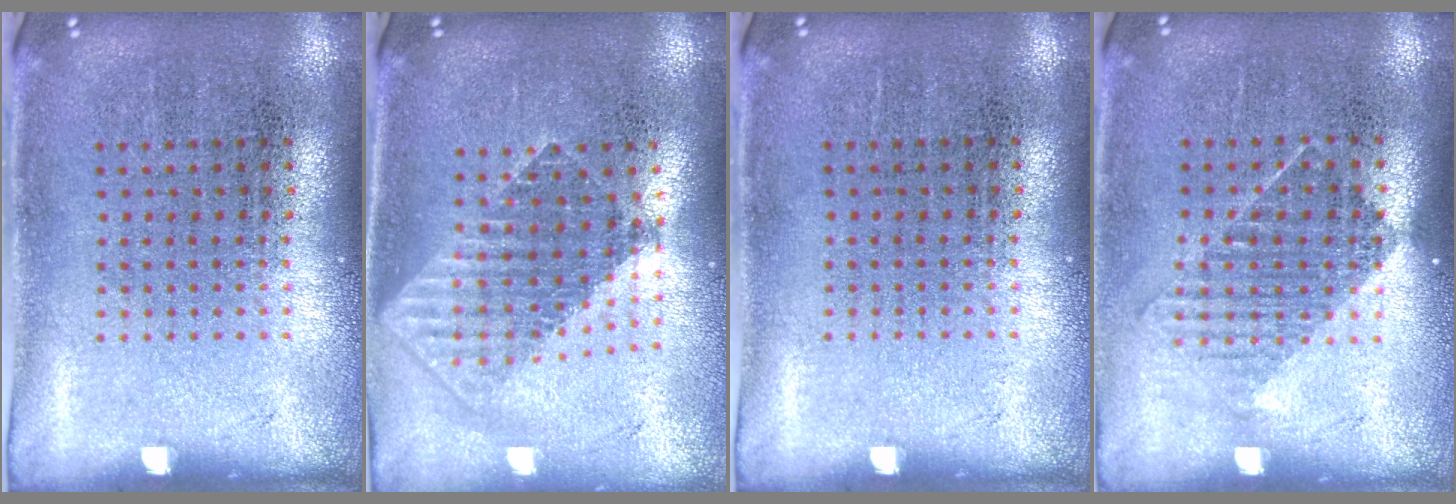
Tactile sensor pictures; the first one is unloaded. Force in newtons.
{"total": 1.8, "press": 1.5, "slide": 1.0}
{"total": 0.0}
{"total": 1.2, "press": 1.0, "slide": 0.7}